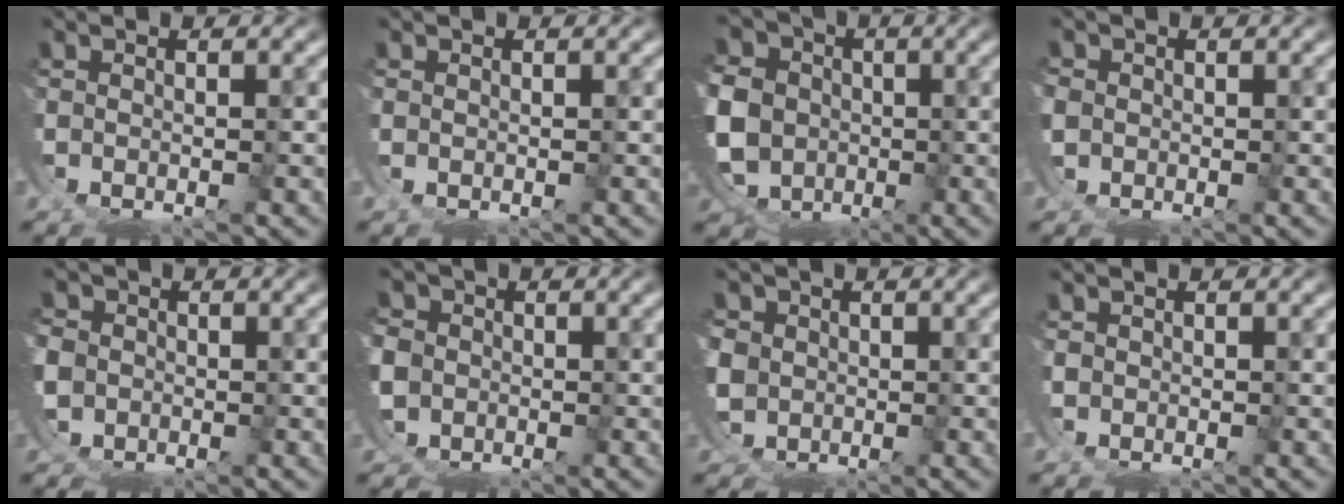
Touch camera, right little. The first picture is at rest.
{"total": 0.6, "force": [0.4, -0.3, 0.1], "torque": [-0.002, 0.000, 0.011]}
{"total": 16.1, "force": [-0.7, 14.2, 7.5], "torque": [-0.183, -0.059, -0.005]}
{"total": 1.2, "force": [-0.1, 1.0, 0.6], "torque": [-0.023, -0.011, 0.004]}
{"total": 4.6, "force": [-0.8, 4.1, 1.8], "torque": [-0.057, -0.026, -0.009]}
{"total": 5.6, "force": [-0.8, 5.0, 2.3], "torque": [-0.066, -0.028, -0.010]}
{"total": 4.9, "force": [-0.2, 4.3, 2.2], "torque": [-0.067, -0.027, 0.007]}
{"total": 0.6, "force": [0.2, -0.6, 0.0], "torque": [0.002, -0.001, 0.009]}